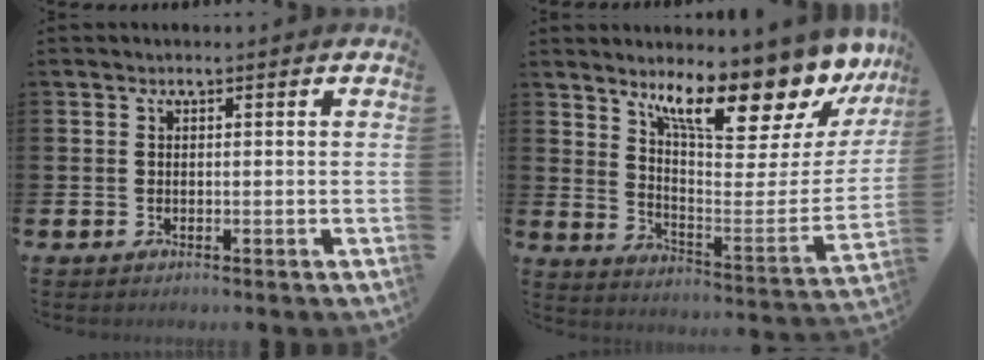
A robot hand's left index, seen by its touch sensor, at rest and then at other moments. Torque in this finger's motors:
{"motor_torque": [1.44, -0.71, 1.05, 0.21]}